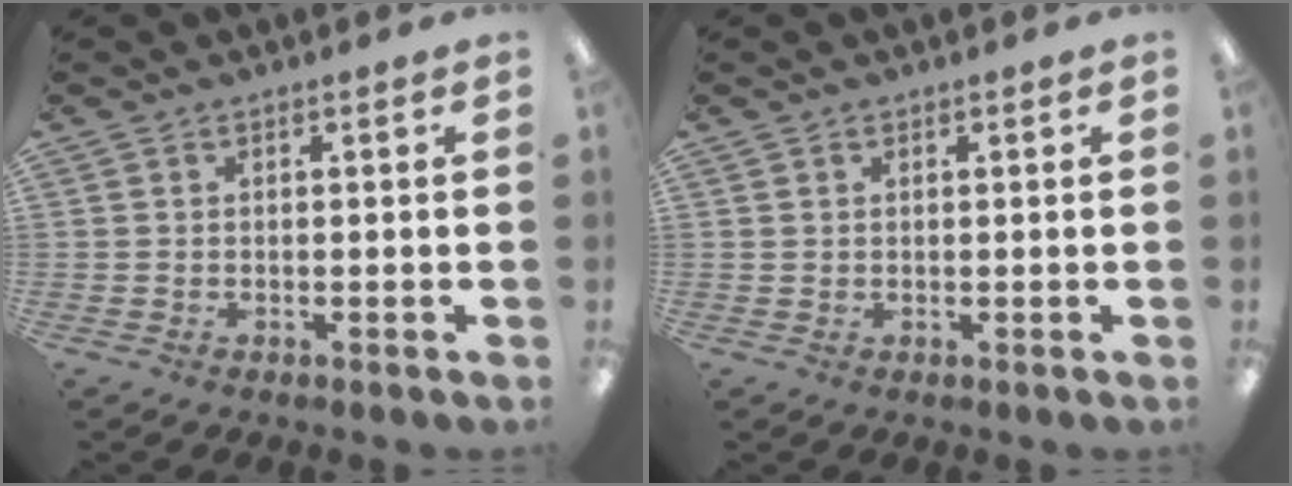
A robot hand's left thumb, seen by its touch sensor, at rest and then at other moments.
{"total": 0.7, "force": [0.4, 0.5, 0.1], "torque": [-0.002, 0.003, 0.008]}